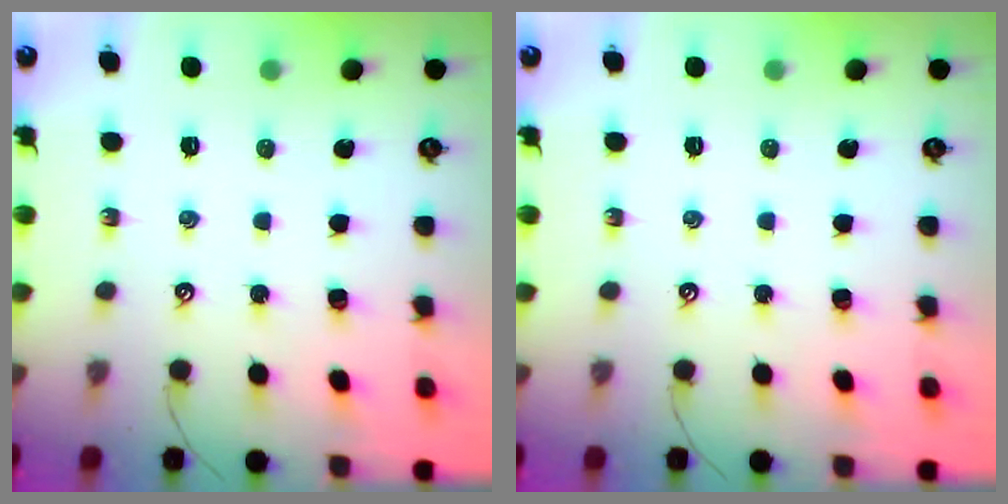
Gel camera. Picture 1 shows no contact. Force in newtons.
{"total": 0.0}